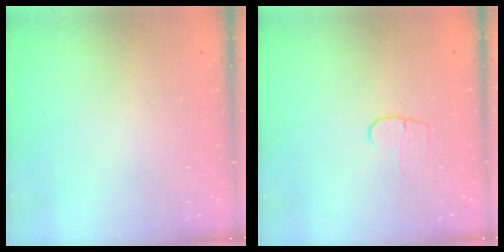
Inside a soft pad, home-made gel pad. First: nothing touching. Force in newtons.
{"total": 4.8, "press": 4.8, "slide": 0.4}